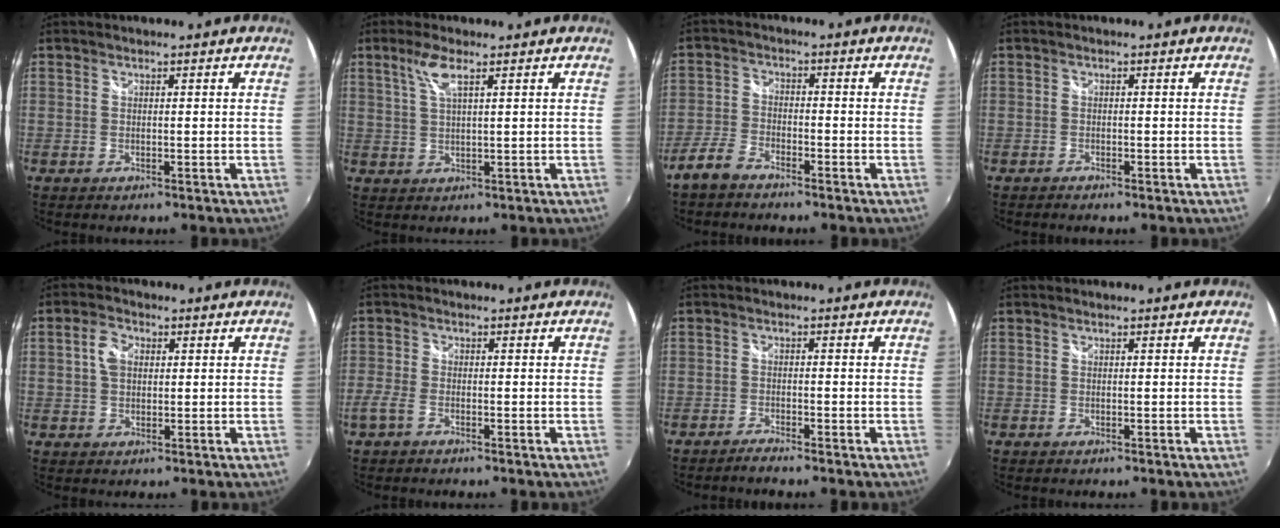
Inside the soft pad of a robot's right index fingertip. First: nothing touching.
{"total": 4.2, "force": [2.2, 0.5, 3.5], "torque": [-0.071, 0.004, 0.045]}
{"total": 4.7, "force": [-3.8, 1.8, 2.1], "torque": [-0.055, 0.004, -0.079]}
{"total": 1.0, "force": [-0.9, 0.3, 0.3], "torque": [-0.013, -0.002, -0.018]}
{"total": 4.2, "force": [1.2, 2.9, 2.7], "torque": [-0.050, 0.014, 0.021]}
{"total": 3.2, "force": [-2.0, 1.4, 2.0], "torque": [-0.054, -0.003, -0.045]}
{"total": 1.8, "force": [-1.7, 0.0, 0.5], "torque": [-0.021, -0.003, -0.036]}
{"total": 0.0}